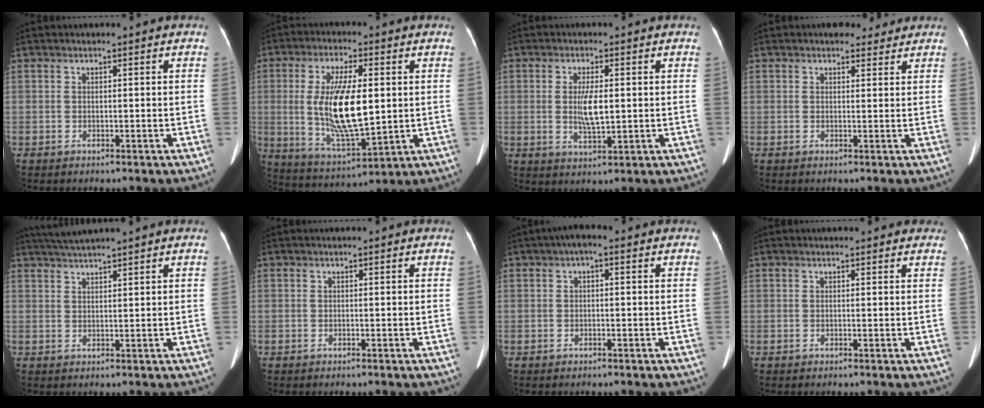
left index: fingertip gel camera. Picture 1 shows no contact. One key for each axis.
{"total": 14.1, "fx": 0.8, "fy": 4.1, "fz": 13.5, "tx": -0.271, "ty": -0.006, "tz": 0.022}
{"total": 5.0, "fx": 0.2, "fy": 1.2, "fz": 4.8, "tx": -0.096, "ty": -0.002, "tz": 0.006}
{"total": 3.7, "fx": 3.1, "fy": 1.8, "fz": 1.1, "tx": -0.009, "ty": 0.011, "tz": 0.039}
{"total": 5.4, "fx": 4.8, "fy": -0.8, "fz": 2.3, "tx": -0.043, "ty": 0.029, "tz": 0.086}
{"total": 0.0}
{"total": 2.1, "fx": 0.7, "fy": 0.8, "fz": 1.8, "tx": -0.025, "ty": 0.010, "tz": 0.005}
{"total": 4.5, "fx": 3.9, "fy": 1.5, "fz": 1.7, "tx": -0.013, "ty": 0.013, "tz": 0.035}